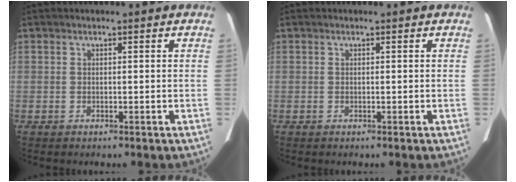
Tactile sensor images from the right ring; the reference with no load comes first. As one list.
[{"total": 0.0}]